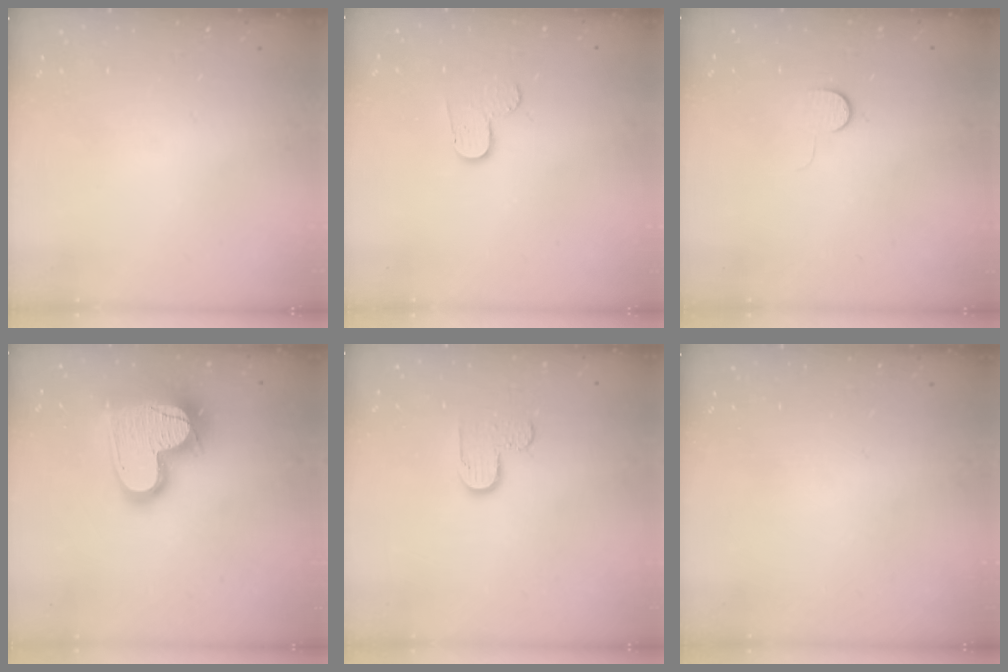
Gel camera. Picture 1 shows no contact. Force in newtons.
{"total": 3.3, "press": 3.3, "slide": 0.3}
{"total": 4.8, "press": 4.7, "slide": 0.5}
{"total": 21.2, "press": 21.1, "slide": 1.9}
{"total": 5.7, "press": 5.7, "slide": 0.4}
{"total": 0.0}